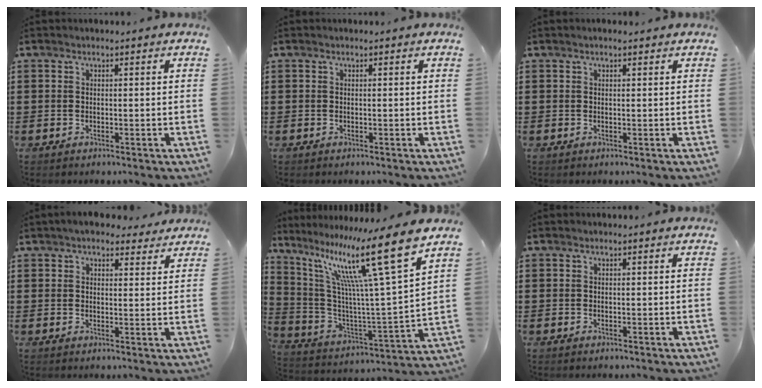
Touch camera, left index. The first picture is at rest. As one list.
[{"total": 0.0}, {"total": 0.5, "force": [0.3, 0.1, 0.4], "torque": [-0.007, 0.001, 0.007]}, {"total": 4.4, "force": [3.8, 1.4, 1.6], "torque": [-0.035, -0.006, 0.069]}, {"total": 18.3, "force": [10.8, 1.7, 14.6], "torque": [-0.297, -0.063, 0.161]}, {"total": 0.0}]